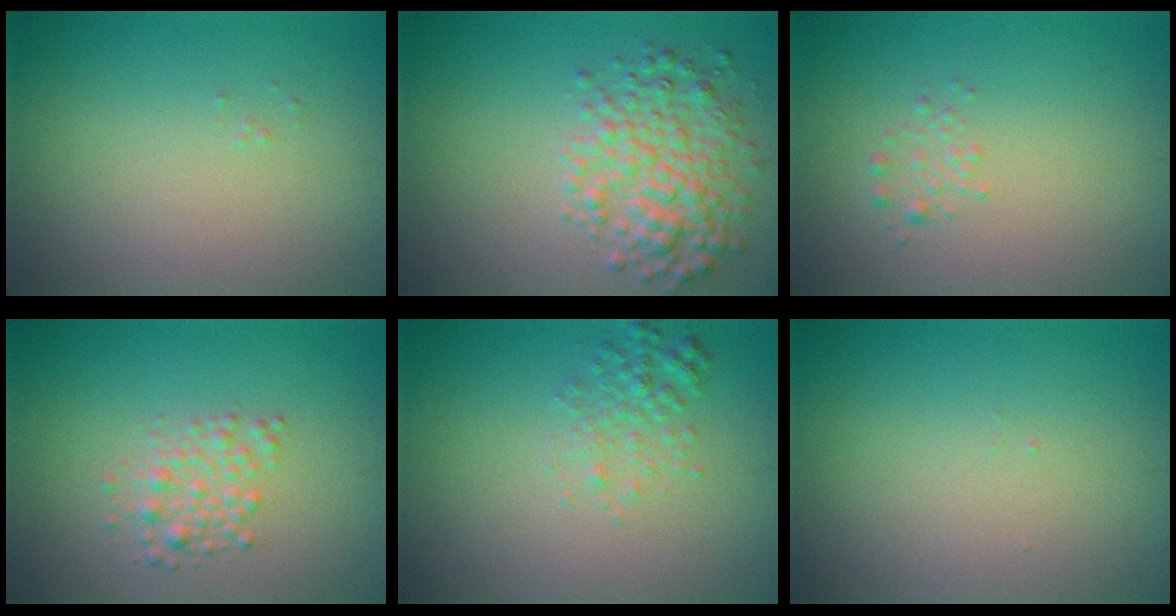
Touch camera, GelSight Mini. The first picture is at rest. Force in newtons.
{"total": 4.8, "press": 4.8, "slide": 0.1}
{"total": 1.0, "press": 1.0, "slide": 0.0}
{"total": 2.3, "press": 2.3, "slide": 0.0}
{"total": 2.0, "press": 2.0, "slide": 0.1}
{"total": 0.0}